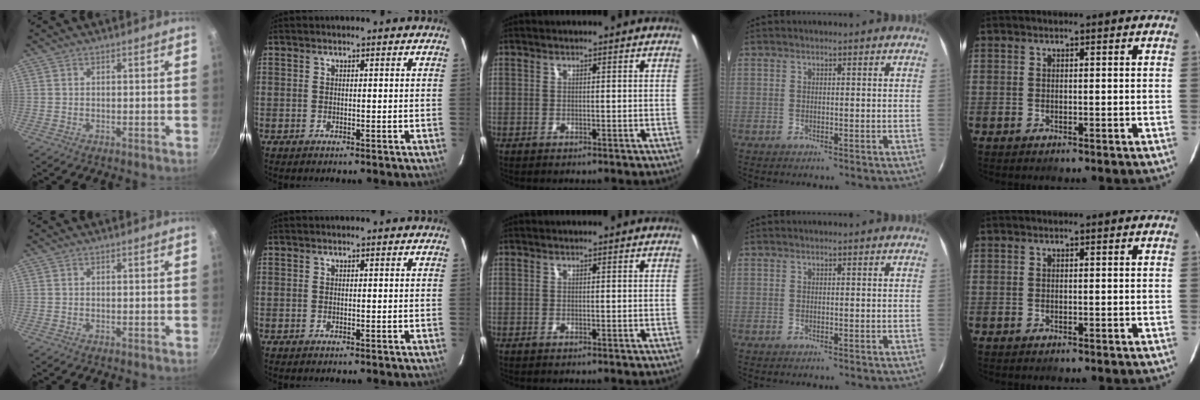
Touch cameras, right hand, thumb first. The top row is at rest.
{}